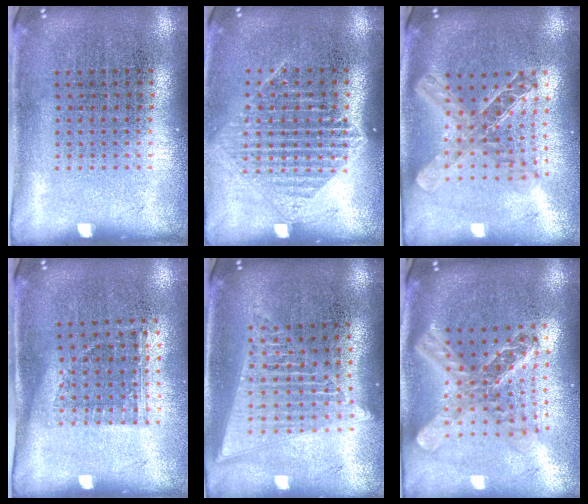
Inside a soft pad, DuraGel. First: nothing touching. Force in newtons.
{"total": 1.4, "press": 1.3, "slide": 0.7}
{"total": 2.0, "press": 1.7, "slide": 1.1}
{"total": 1.1, "press": 0.9, "slide": 0.7}
{"total": 2.0, "press": 1.8, "slide": 1.0}
{"total": 2.4, "press": 1.9, "slide": 1.4}